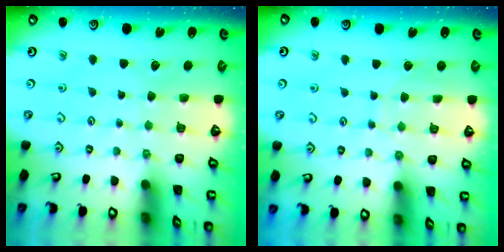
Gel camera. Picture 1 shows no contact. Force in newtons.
{"total": 4.0, "press": 4.0, "slide": 0.4}